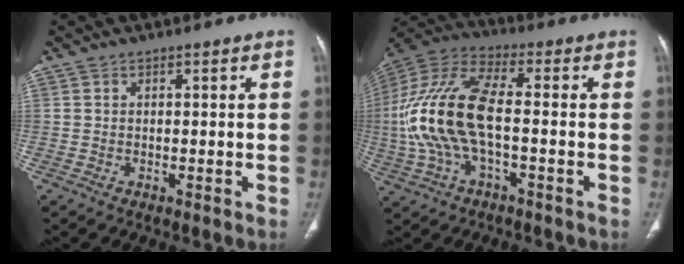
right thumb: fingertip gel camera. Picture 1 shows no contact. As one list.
[{"total": 17.4, "force": [-1.7, 7.4, 15.6], "torque": [-0.346, 0.033, -0.033]}]